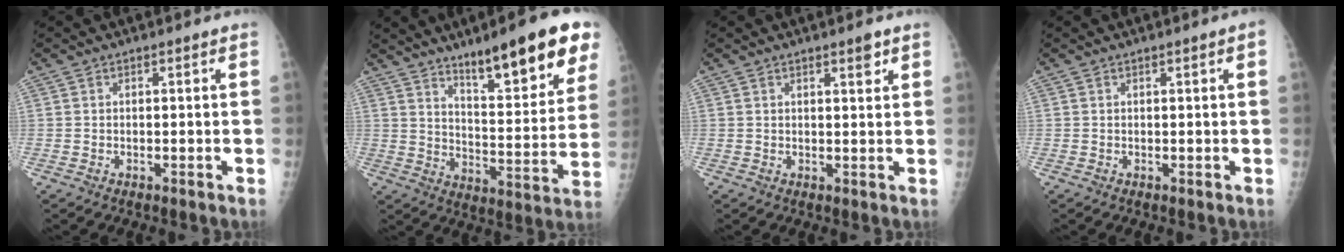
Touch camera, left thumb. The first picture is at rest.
{"total": 19.7, "force": [12.2, 4.3, 14.9], "torque": [-0.179, -0.060, 0.188]}
{"total": 2.6, "force": [1.7, 0.6, 1.8], "torque": [-0.019, -0.009, 0.023]}
{"total": 1.3, "force": [0.5, 0.0, 1.2], "torque": [-0.022, 0.001, 0.006]}